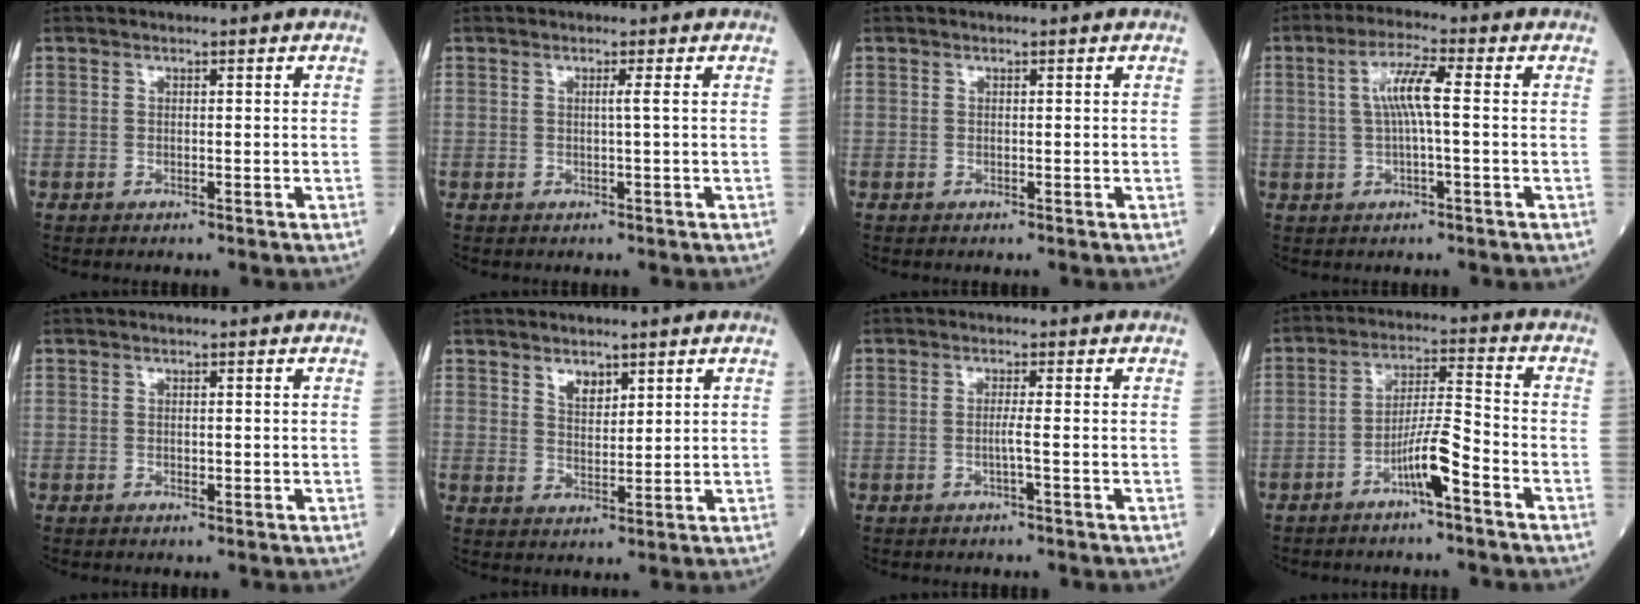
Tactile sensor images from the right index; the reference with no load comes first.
{"total": 0.9, "force": [0.1, -0.4, 0.8], "torque": [-0.012, -0.001, 0.002]}
{"total": 0.0}
{"total": 5.9, "force": [0.6, 0.4, 5.8], "torque": [-0.115, 0.012, 0.010]}
{"total": 0.8, "force": [-0.1, 0.2, 0.7], "torque": [-0.014, -0.002, 0.000]}
{"total": 3.1, "force": [2.1, 1.6, 1.7], "torque": [-0.031, -0.002, 0.043]}
{"total": 1.7, "force": [-0.4, -0.5, 1.5], "torque": [-0.030, -0.002, -0.011]}
{"total": 6.8, "force": [-3.7, 0.2, 5.7], "torque": [-0.109, 0.011, -0.066]}